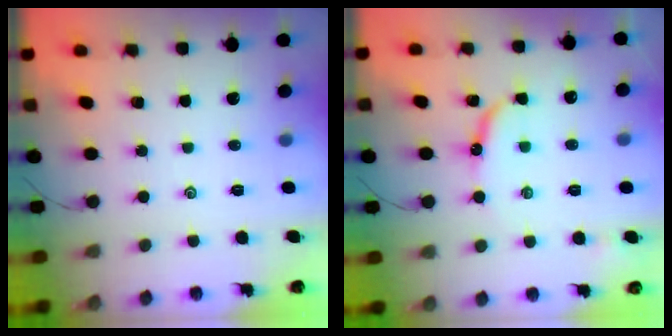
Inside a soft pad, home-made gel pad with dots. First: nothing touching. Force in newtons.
{"total": 8.7, "press": 8.6, "slide": 0.8}